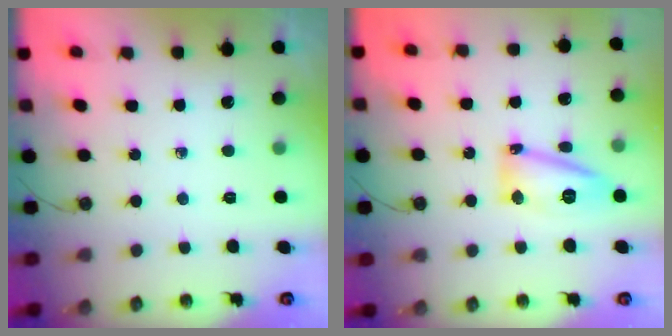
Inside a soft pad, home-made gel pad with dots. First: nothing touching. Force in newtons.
{"total": 13.3, "press": 13.3, "slide": 1.1}